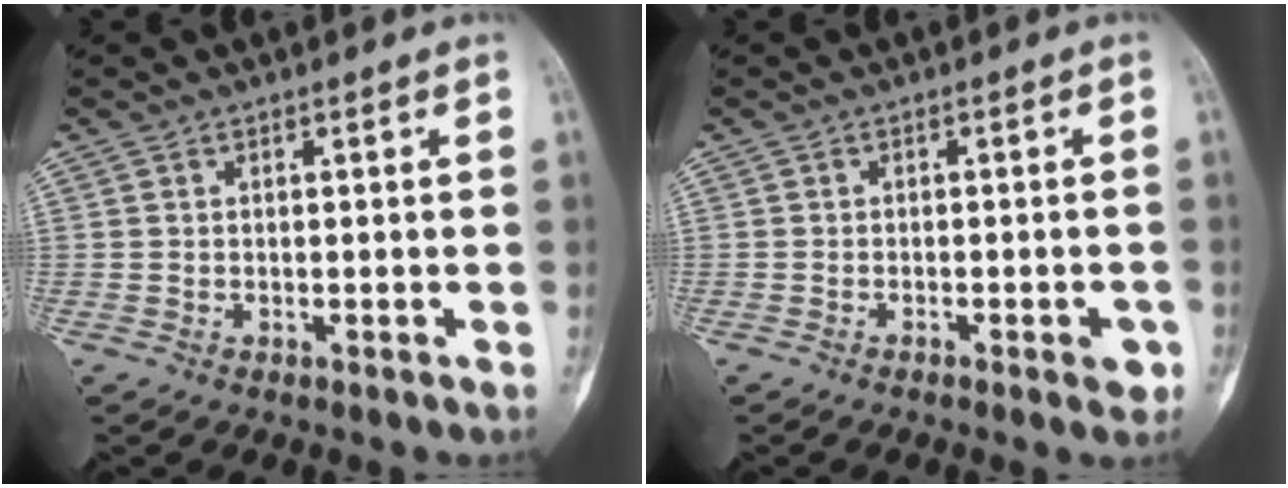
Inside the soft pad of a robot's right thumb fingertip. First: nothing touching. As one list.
[{"total": 3.1, "force": [-1.5, 1.1, 2.5], "torque": [-0.029, 0.011, -0.018]}]